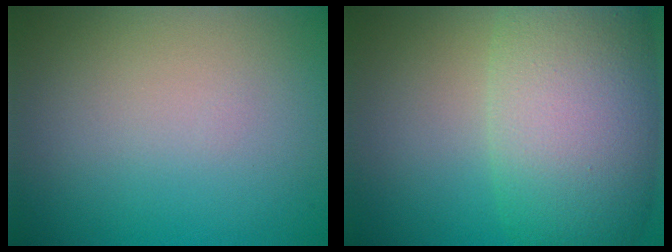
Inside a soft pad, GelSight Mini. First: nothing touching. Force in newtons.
{"total": 10.8, "press": 10.8, "slide": 0.4}